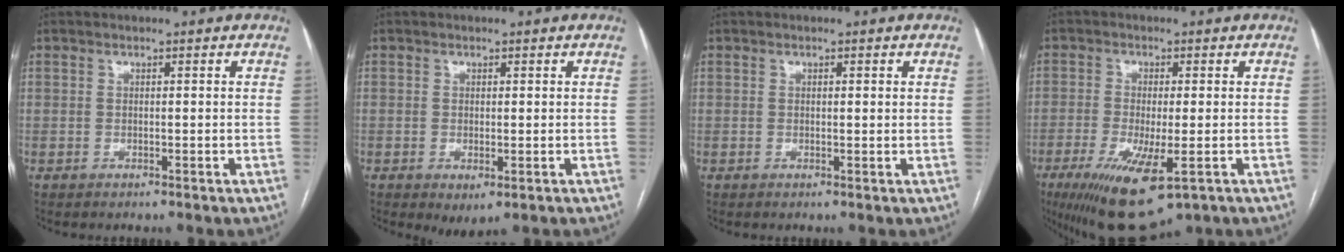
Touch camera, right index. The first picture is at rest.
{"total": 2.6, "force": [-0.9, 1.1, 2.2], "torque": [-0.034, -0.008, -0.002]}
{"total": 1.0, "force": [0.4, 0.2, 0.9], "torque": [-0.017, 0.000, 0.005]}
{"total": 12.6, "force": [-6.3, 3.3, 10.4], "torque": [-0.187, -0.035, -0.096]}